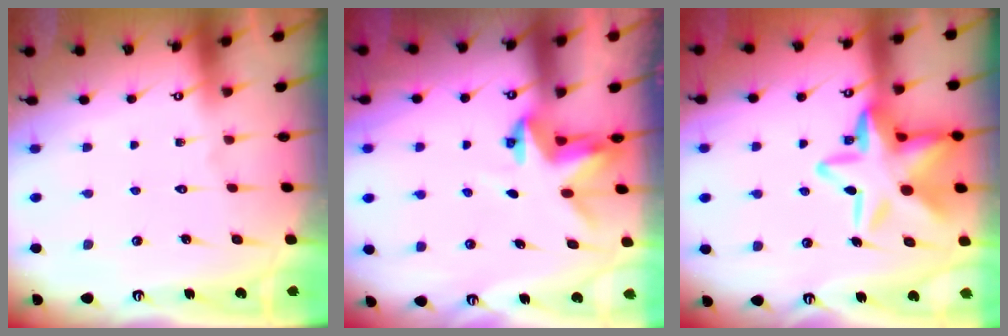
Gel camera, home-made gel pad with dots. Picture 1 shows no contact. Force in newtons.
{"total": 3.0, "press": 3.0, "slide": 0.1}
{"total": 19.0, "press": 18.9, "slide": 2.4}